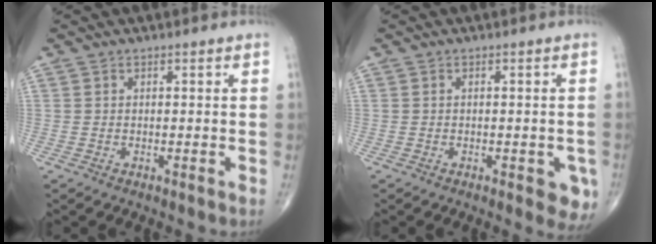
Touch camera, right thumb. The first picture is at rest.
{"total": 4.8, "force": [-1.9, 2.0, 4.0], "torque": [-0.023, -0.004, -0.020]}